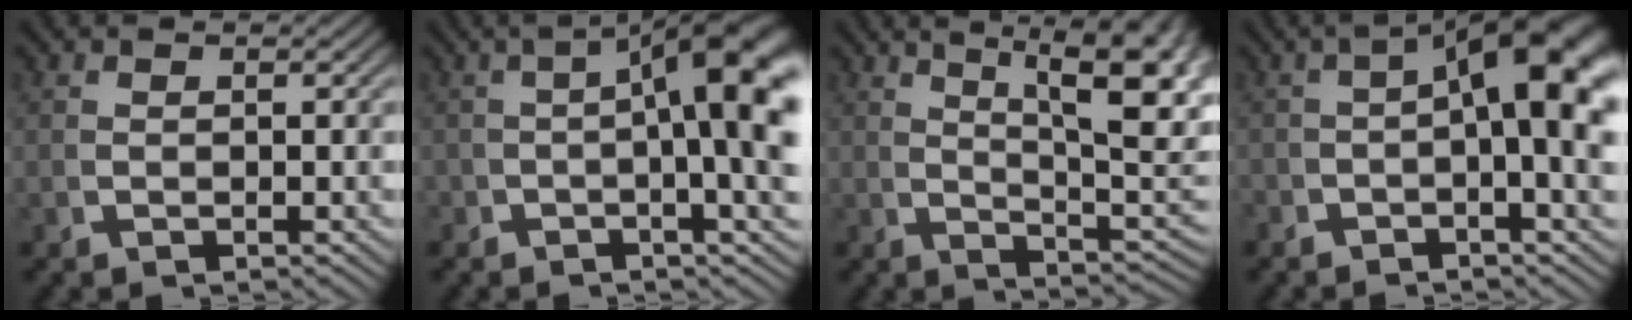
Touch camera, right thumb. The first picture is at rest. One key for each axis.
{"total": 9.3, "fx": 0.8, "fy": 3.4, "fz": 8.6, "tx": -0.108, "ty": 0.008, "tz": 0.003}
{"total": 11.3, "fx": 3.5, "fy": 5.1, "fz": 9.5, "tx": -0.112, "ty": -0.003, "tz": 0.055}
{"total": 7.8, "fx": 0.4, "fy": 2.8, "fz": 7.3, "tx": -0.092, "ty": -0.001, "tz": 0.000}